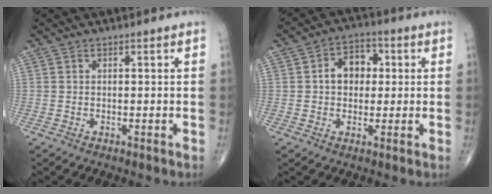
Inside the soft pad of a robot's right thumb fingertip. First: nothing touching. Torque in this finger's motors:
{"motor_torque": [0.85, 1.08, 0.65, 0.21, 0.01]}